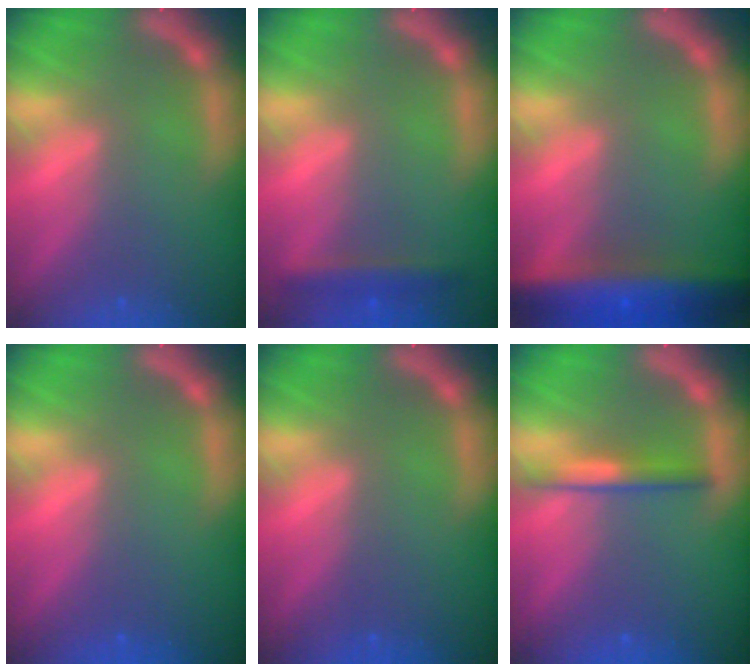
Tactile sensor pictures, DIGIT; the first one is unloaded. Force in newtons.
{"total": 2.4}
{"total": 9.6}
{"total": 0.0}
{"total": 0.0}
{"total": 2.5}